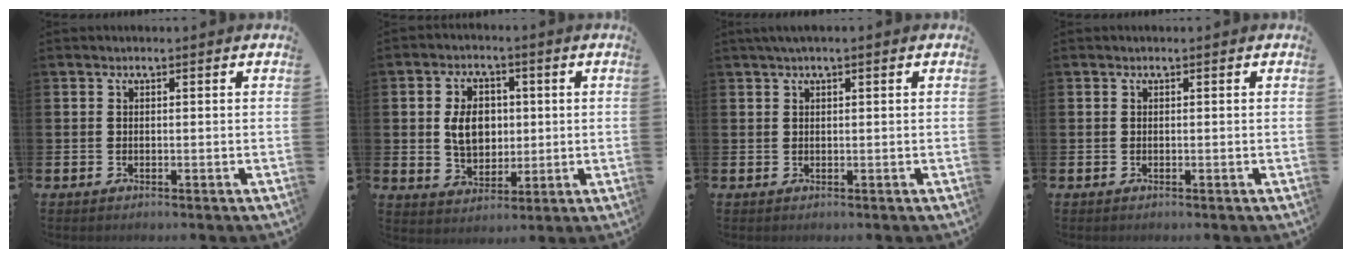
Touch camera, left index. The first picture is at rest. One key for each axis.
{"total": 6.2, "fx": 1.0, "fy": 4.6, "fz": 4.0, "tx": -0.075, "ty": 0.012, "tz": 0.013}
{"total": 1.2, "fx": 0.9, "fy": 0.0, "fz": 0.8, "tx": -0.010, "ty": 0.000, "tz": 0.014}
{"total": 0.0}